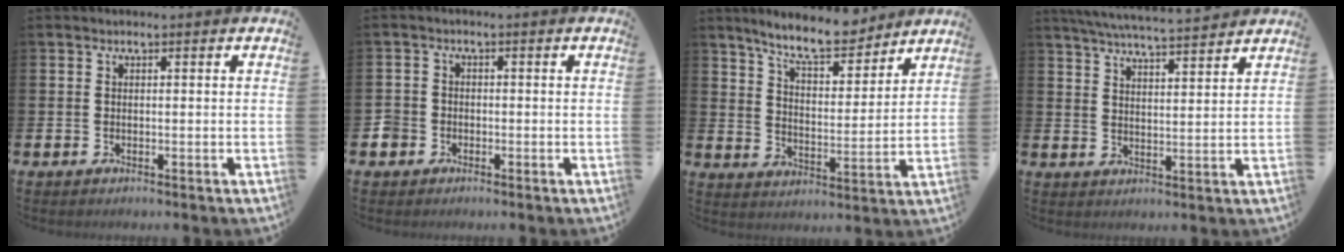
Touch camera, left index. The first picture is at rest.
{"total": 2.2, "force": [-1.2, 1.8, 0.1], "torque": [-0.003, 0.004, -0.031]}
{"total": 9.2, "force": [8.4, 1.9, 3.0], "torque": [-0.078, -0.045, 0.151]}
{"total": 5.8, "force": [5.7, -0.1, 1.3], "torque": [-0.048, -0.031, 0.101]}